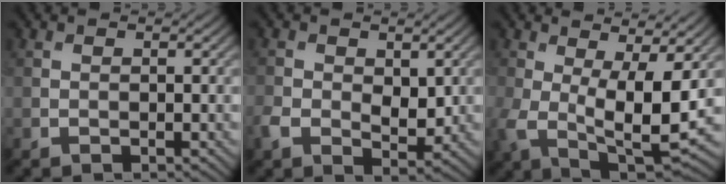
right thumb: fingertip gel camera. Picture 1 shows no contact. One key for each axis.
{"total": 5.4, "fx": 0.1, "fy": 3.6, "fz": 4.0, "tx": -0.088, "ty": -0.007, "tz": -0.001}
{"total": 11.1, "fx": 0.2, "fy": 5.4, "fz": 9.7, "tx": -0.204, "ty": -0.027, "tz": 0.008}